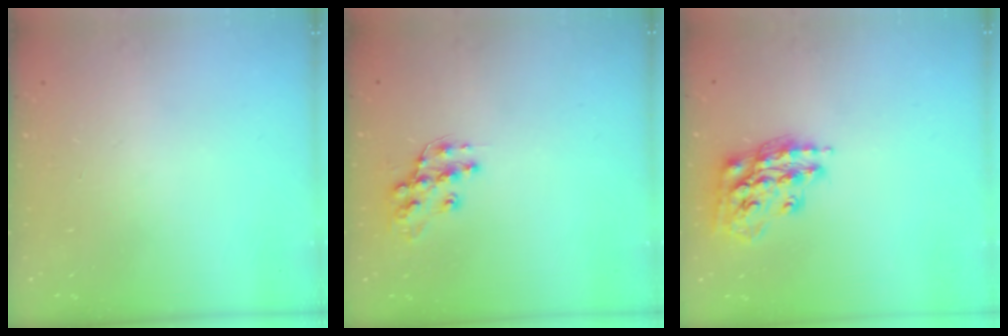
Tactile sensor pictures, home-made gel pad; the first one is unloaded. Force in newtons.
{"total": 10.7, "press": 10.7, "slide": 0.6}
{"total": 16.3, "press": 16.2, "slide": 1.1}